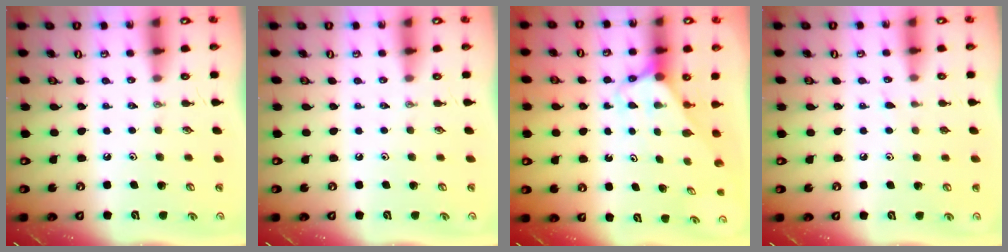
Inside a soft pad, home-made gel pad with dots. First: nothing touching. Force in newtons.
{"total": 0.0}
{"total": 2.6, "press": 2.6, "slide": 0.1}
{"total": 3.9, "press": 3.9, "slide": 0.4}